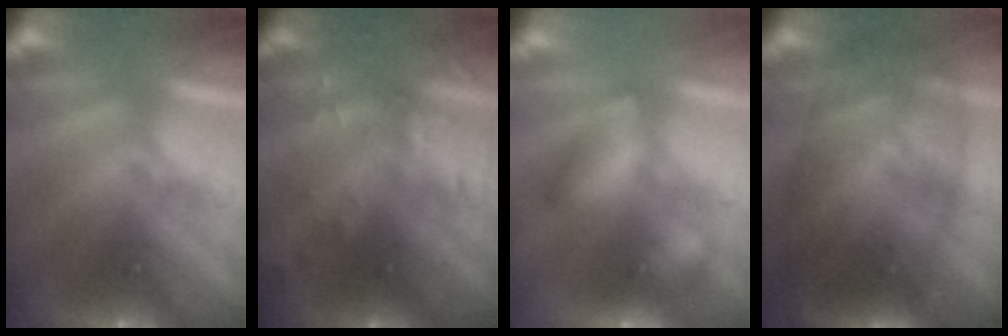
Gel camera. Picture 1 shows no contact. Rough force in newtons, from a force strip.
{"total": 3.1}
{"total": 2.5}
{"total": 9.0}